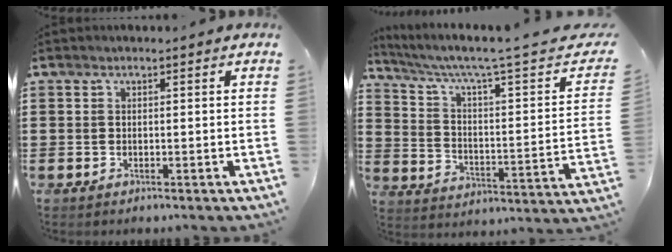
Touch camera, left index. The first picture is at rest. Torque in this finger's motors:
{"motor_torque": [2.14, 0.00, 0.18, 0.07]}